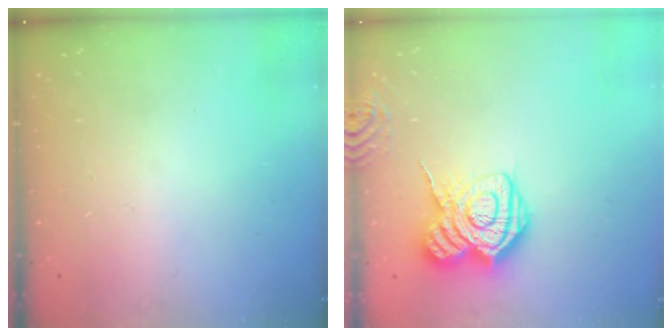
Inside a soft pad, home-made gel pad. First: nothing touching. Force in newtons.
{"total": 13.5, "press": 13.5, "slide": 0.9}